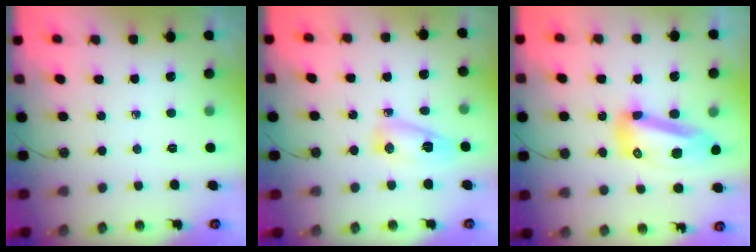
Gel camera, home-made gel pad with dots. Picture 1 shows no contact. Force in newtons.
{"total": 7.4, "press": 7.4, "slide": 0.5}
{"total": 13.1, "press": 13.0, "slide": 1.5}